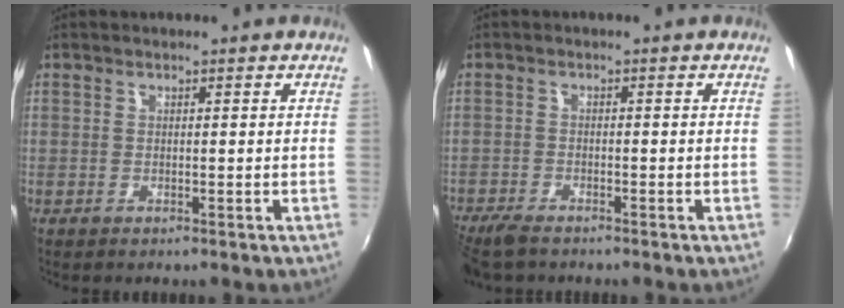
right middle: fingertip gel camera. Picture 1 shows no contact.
{"total": 5.4, "force": [-4.6, 1.4, 2.5], "torque": [-0.071, -0.025, -0.089]}